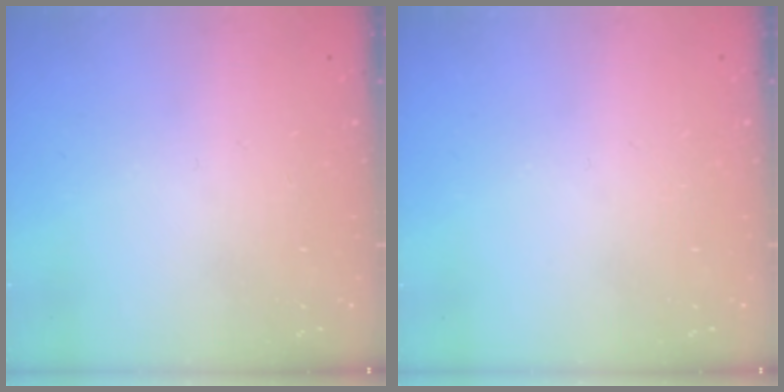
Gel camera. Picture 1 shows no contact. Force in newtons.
{"total": 0.0}